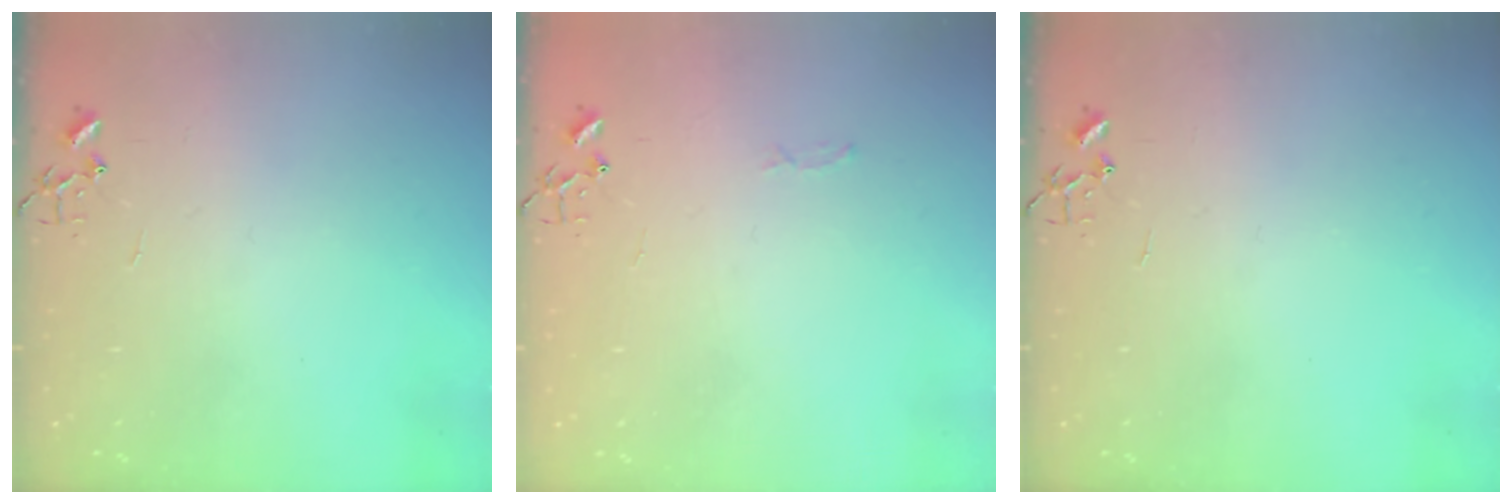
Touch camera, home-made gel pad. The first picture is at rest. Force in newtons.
{"total": 2.8, "press": 2.8, "slide": 0.4}
{"total": 0.0}